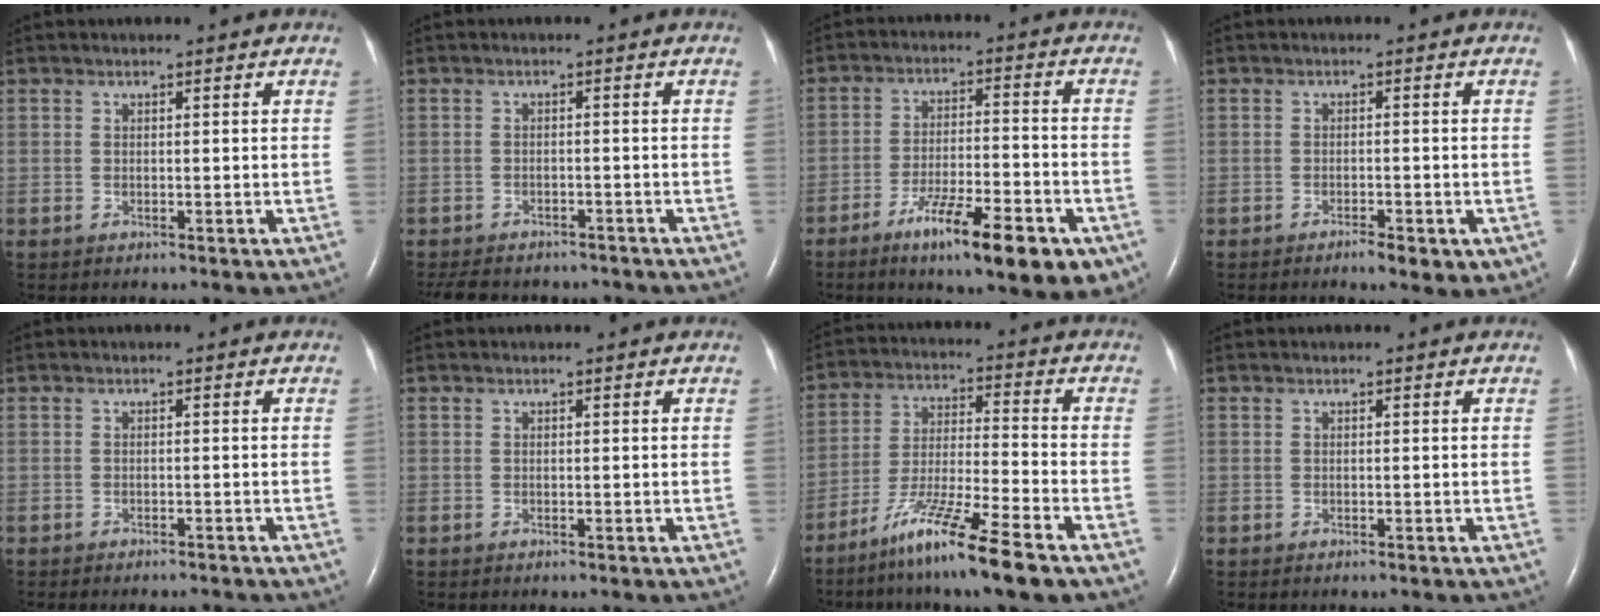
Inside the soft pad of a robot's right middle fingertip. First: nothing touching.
{"total": 10.7, "force": [-9.3, 4.1, 3.4], "torque": [-0.071, 0.000, -0.118]}
{"total": 14.4, "force": [-8.0, 2.9, 11.6], "torque": [-0.153, -0.007, -0.118]}
{"total": 3.6, "force": [-1.8, 1.3, 2.8], "torque": [-0.040, 0.001, -0.019]}
{"total": 4.5, "force": [-4.2, 0.9, 1.3], "torque": [-0.012, -0.005, -0.052]}
{"total": 0.0}
{"total": 12.5, "force": [-8.5, -0.3, 9.1], "torque": [-0.177, -0.036, -0.155]}
{"total": 0.0}